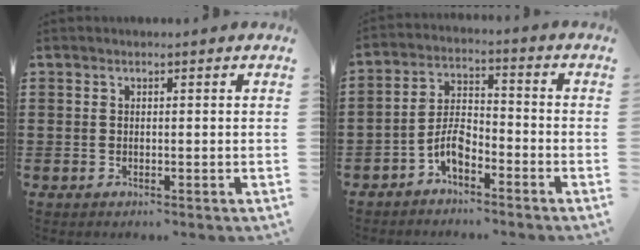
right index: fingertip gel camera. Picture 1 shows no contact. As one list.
[{"total": 5.4, "force": [-3.3, 2.4, 3.6], "torque": [-0.084, 0.007, -0.068]}]